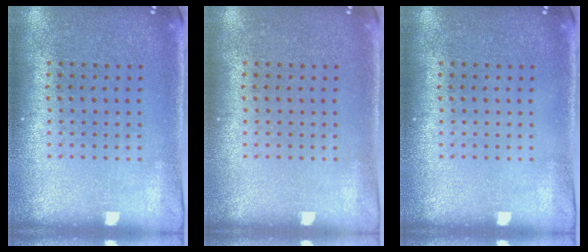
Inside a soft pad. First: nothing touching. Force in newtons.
{"total": 0.0}
{"total": 0.0}